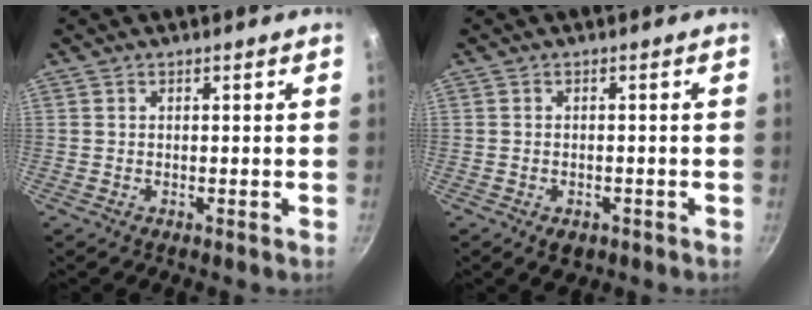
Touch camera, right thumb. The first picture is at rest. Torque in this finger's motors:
{"motor_torque": [-0.07, 0.20, 0.01, 0.32, -0.05]}